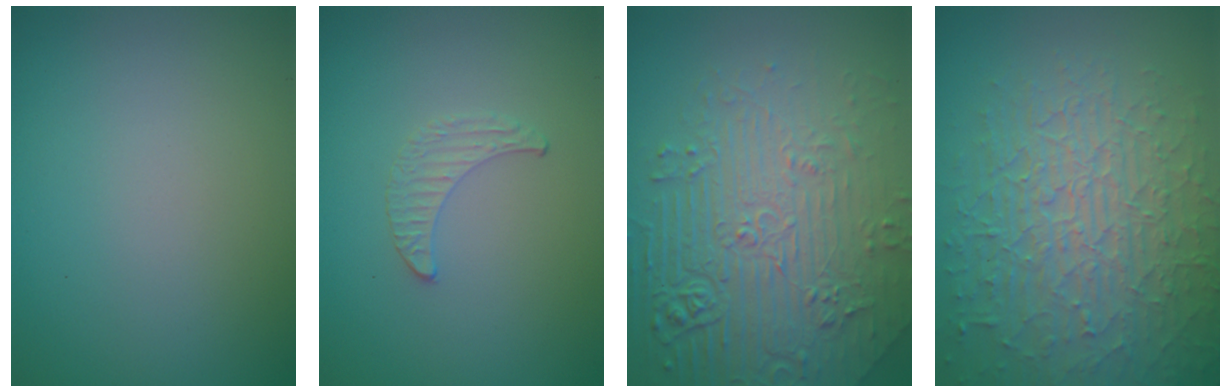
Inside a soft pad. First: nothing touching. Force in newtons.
{"total": 0.5, "press": 0.5, "slide": 0.2}
{"total": 8.5, "press": 6.1, "slide": 5.9}
{"total": 8.8, "press": 6.2, "slide": 6.3}